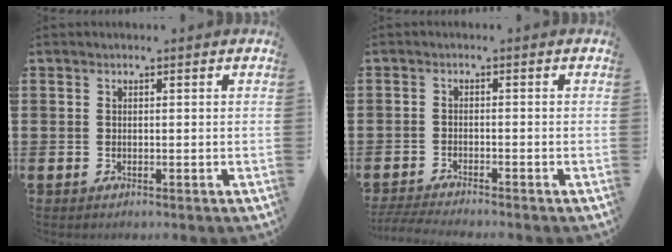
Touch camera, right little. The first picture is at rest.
{"total": 2.2, "force": [-2.1, -0.1, 0.6], "torque": [-0.009, 0.001, -0.041]}